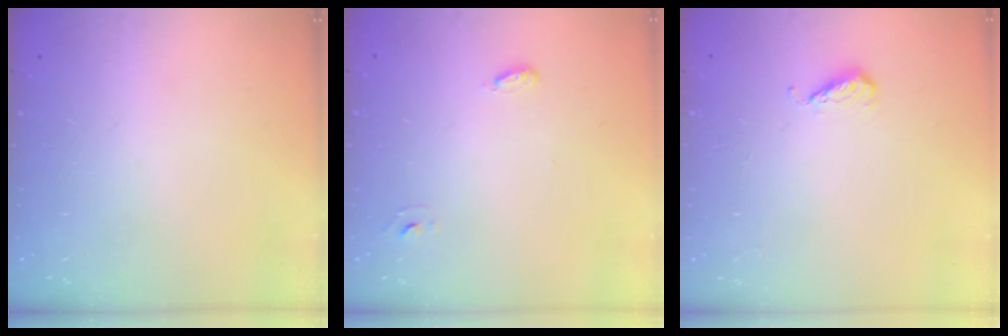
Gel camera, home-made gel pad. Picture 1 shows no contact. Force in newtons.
{"total": 2.6, "press": 2.5, "slide": 0.6}
{"total": 4.0, "press": 3.8, "slide": 1.2}